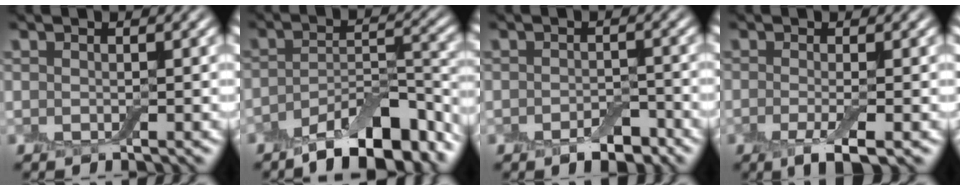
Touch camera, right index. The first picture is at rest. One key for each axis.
{"total": 9.0, "fx": -6.6, "fy": 3.0, "fz": 5.4, "tx": -0.078, "ty": -0.005, "tz": -0.109}
{"total": 2.7, "fx": -1.6, "fy": 1.3, "fz": 1.7, "tx": -0.024, "ty": 0.000, "tz": -0.026}
{"total": 3.2, "fx": -1.4, "fy": 0.7, "fz": 2.9, "tx": -0.056, "ty": -0.007, "tz": -0.029}